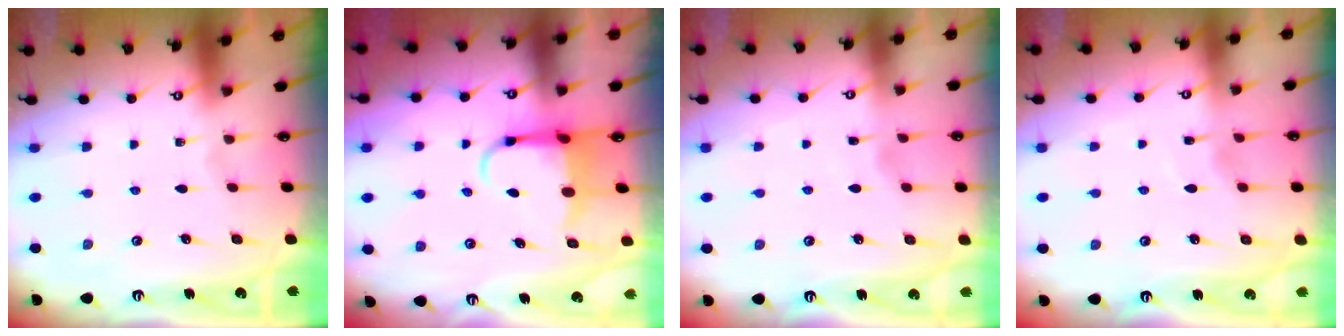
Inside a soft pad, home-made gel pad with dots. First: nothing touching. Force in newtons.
{"total": 5.7, "press": 5.5, "slide": 1.3}
{"total": 2.7, "press": 2.7, "slide": 0.3}
{"total": 3.3, "press": 3.3, "slide": 0.4}